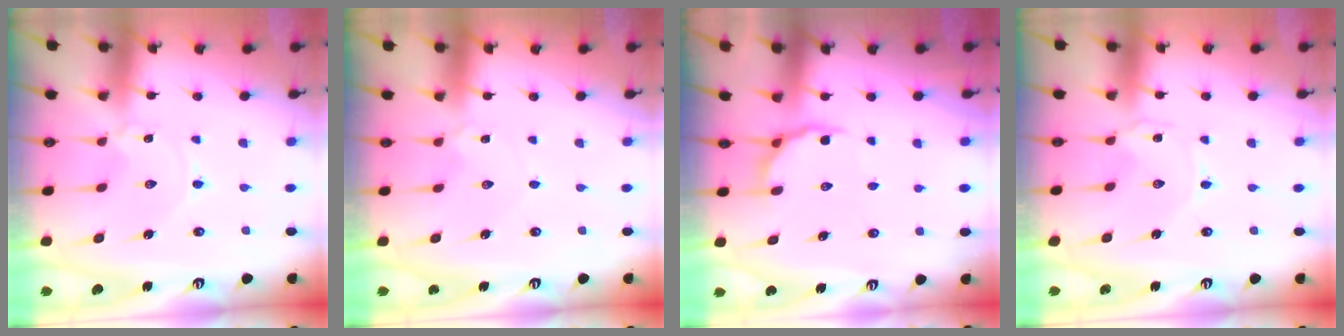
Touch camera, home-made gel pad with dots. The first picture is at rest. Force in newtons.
{"total": 1.8, "press": 1.8, "slide": 0.4}
{"total": 5.6, "press": 5.1, "slide": 2.3}
{"total": 0.0}